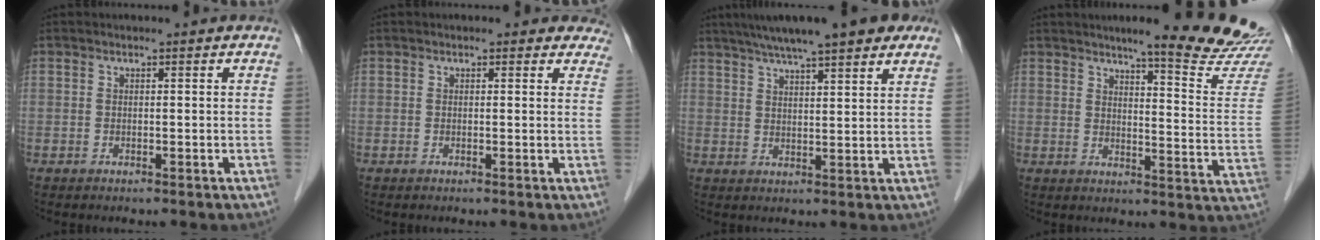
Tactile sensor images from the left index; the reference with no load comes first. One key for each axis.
{"total": 3.4, "fx": 2.9, "fy": 1.6, "fz": 0.7, "tx": 0.017, "ty": -0.007, "tz": 0.008}
{"total": 14.8, "fx": 11.4, "fy": 2.0, "fz": 9.2, "tx": -0.147, "ty": 0.037, "tz": 0.158}
{"total": 15.6, "fx": 14.0, "fy": -1.0, "fz": 6.8, "tx": -0.085, "ty": -0.090, "tz": 0.159}